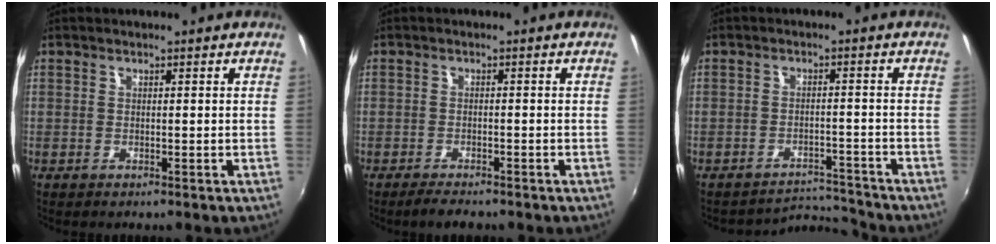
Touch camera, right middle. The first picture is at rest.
{"total": 3.3, "force": [-2.8, 0.8, 1.4], "torque": [-0.038, -0.007, -0.050]}
{"total": 5.5, "force": [-5.3, -0.3, -1.6], "torque": [0.008, 0.014, -0.085]}